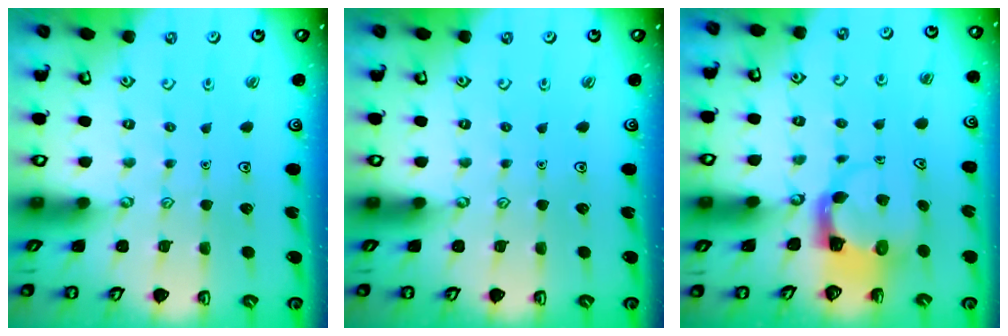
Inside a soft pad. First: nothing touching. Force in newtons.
{"total": 0.0}
{"total": 3.8, "press": 3.8, "slide": 0.4}